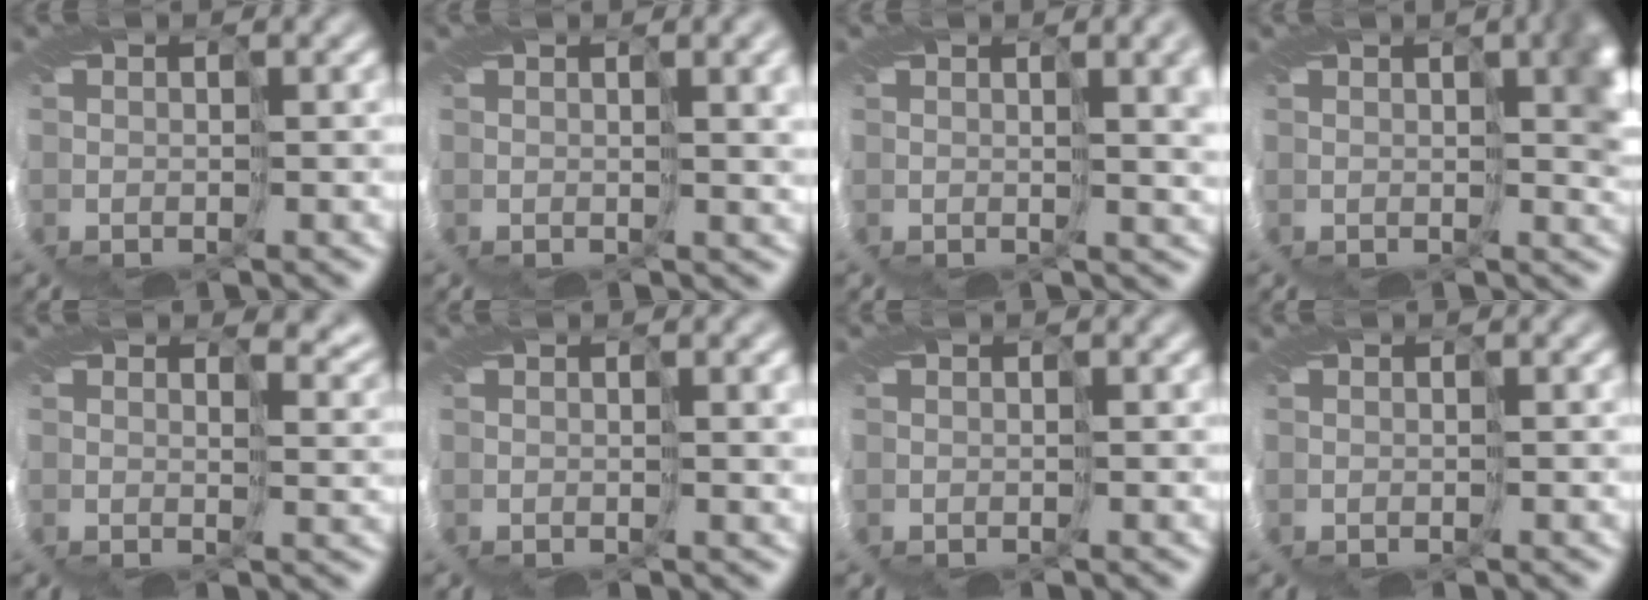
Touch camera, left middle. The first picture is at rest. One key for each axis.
{"total": 4.4, "fx": 1.8, "fy": 0.9, "fz": 3.9, "tx": -0.062, "ty": -0.002, "tz": 0.039}
{"total": 5.6, "fx": 2.1, "fy": 1.3, "fz": 5.0, "tx": -0.075, "ty": -0.003, "tz": 0.046}
{"total": 5.4, "fx": 1.9, "fy": 1.6, "fz": 4.8, "tx": -0.066, "ty": 0.005, "tz": 0.027}
{"total": 3.9, "fx": 3.3, "fy": 1.5, "fz": 1.4, "tx": -0.030, "ty": -0.002, "tz": 0.052}
{"total": 2.0, "fx": 0.9, "fy": 0.2, "fz": 1.8, "tx": -0.029, "ty": 0.002, "tz": 0.015}
{"total": 0.0}
{"total": 0.0}